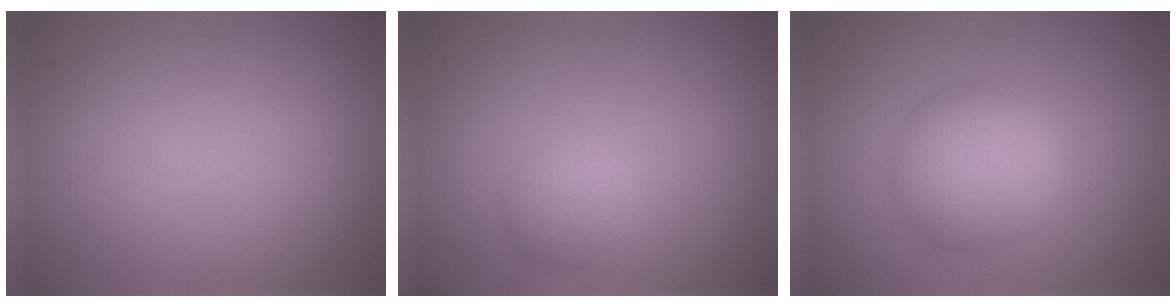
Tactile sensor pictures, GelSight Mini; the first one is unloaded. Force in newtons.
{"total": 2.1, "press": 2.1, "slide": 0.1}
{"total": 5.5, "press": 5.5, "slide": 0.1}